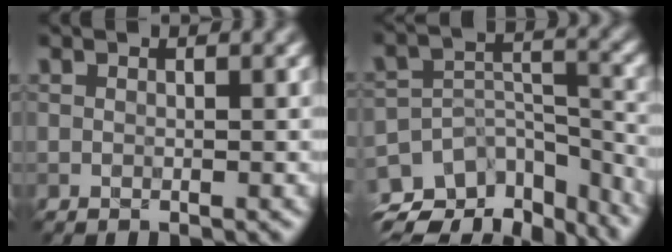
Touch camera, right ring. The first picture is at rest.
{"total": 11.2, "force": [-8.6, 5.5, 4.6], "torque": [-0.088, 0.011, -0.107]}